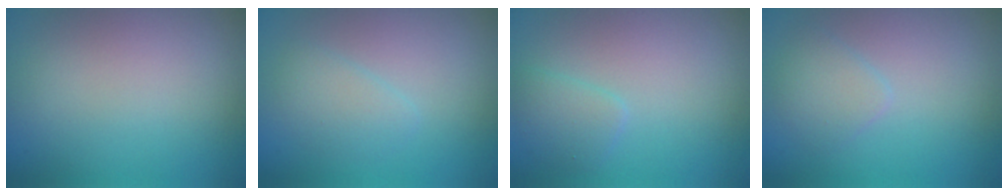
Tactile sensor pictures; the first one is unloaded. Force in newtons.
{"total": 1.8, "press": 1.8, "slide": 0.1}
{"total": 1.7, "press": 1.7, "slide": 0.0}
{"total": 1.9, "press": 1.9, "slide": 0.1}